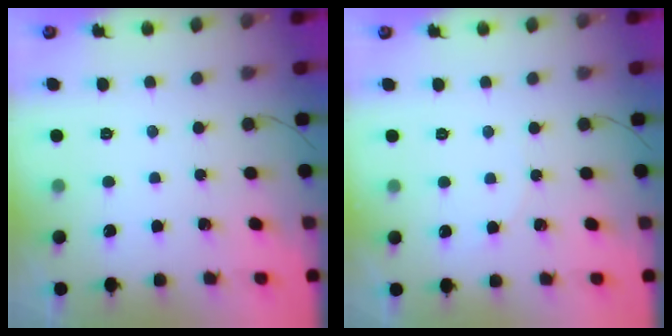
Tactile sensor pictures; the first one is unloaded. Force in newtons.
{"total": 3.7, "press": 3.0, "slide": 2.1}